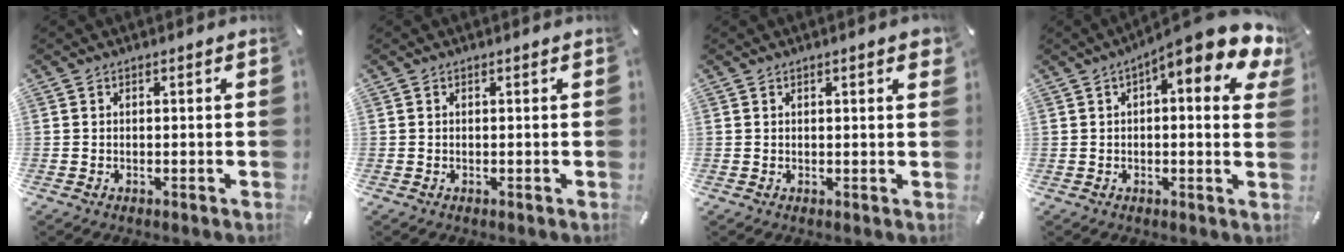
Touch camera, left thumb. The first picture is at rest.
{"total": 0.0}
{"total": 2.0, "force": [0.7, 0.4, 1.9], "torque": [-0.037, 0.002, 0.010]}
{"total": 10.8, "force": [6.0, 2.9, 8.5], "torque": [-0.116, -0.048, 0.099]}